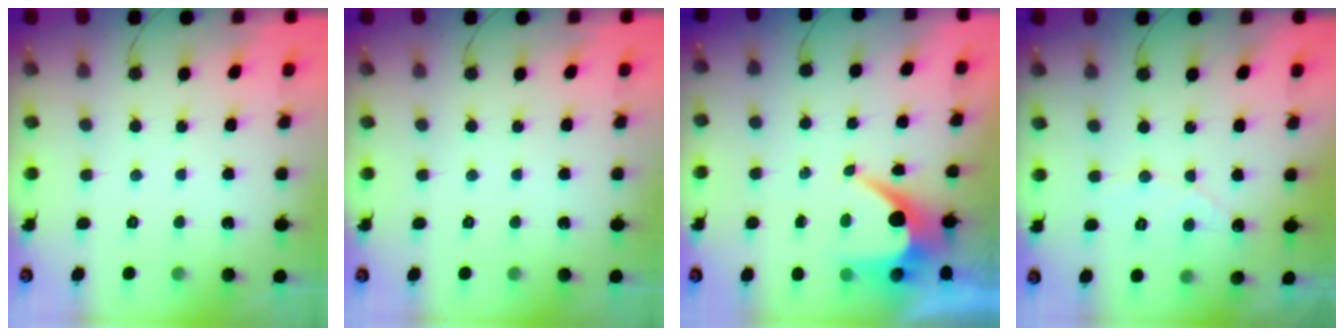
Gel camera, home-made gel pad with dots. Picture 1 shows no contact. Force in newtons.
{"total": 0.0}
{"total": 8.4, "press": 8.4, "slide": 0.5}
{"total": 4.5, "press": 4.5, "slide": 0.2}